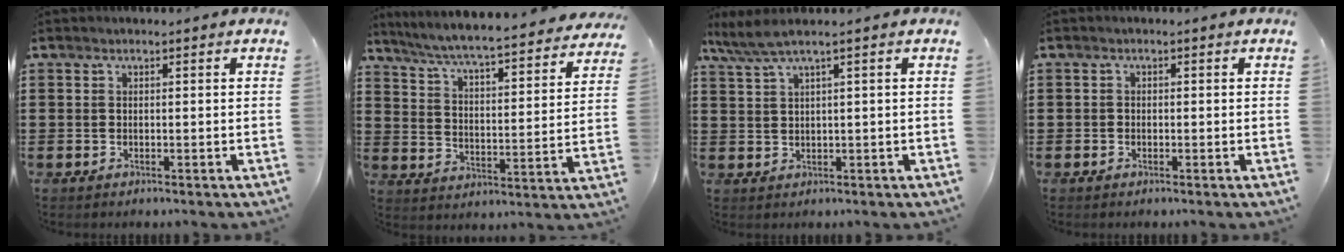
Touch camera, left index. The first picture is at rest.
{"total": 5.6, "force": [5.2, -0.5, 1.9], "torque": [-0.064, -0.046, 0.083]}
{"total": 3.1, "force": [1.6, -0.2, 2.7], "torque": [-0.064, -0.005, 0.024]}
{"total": 0.8, "force": [-0.5, 0.6, 0.1], "torque": [-0.004, 0.000, -0.011]}